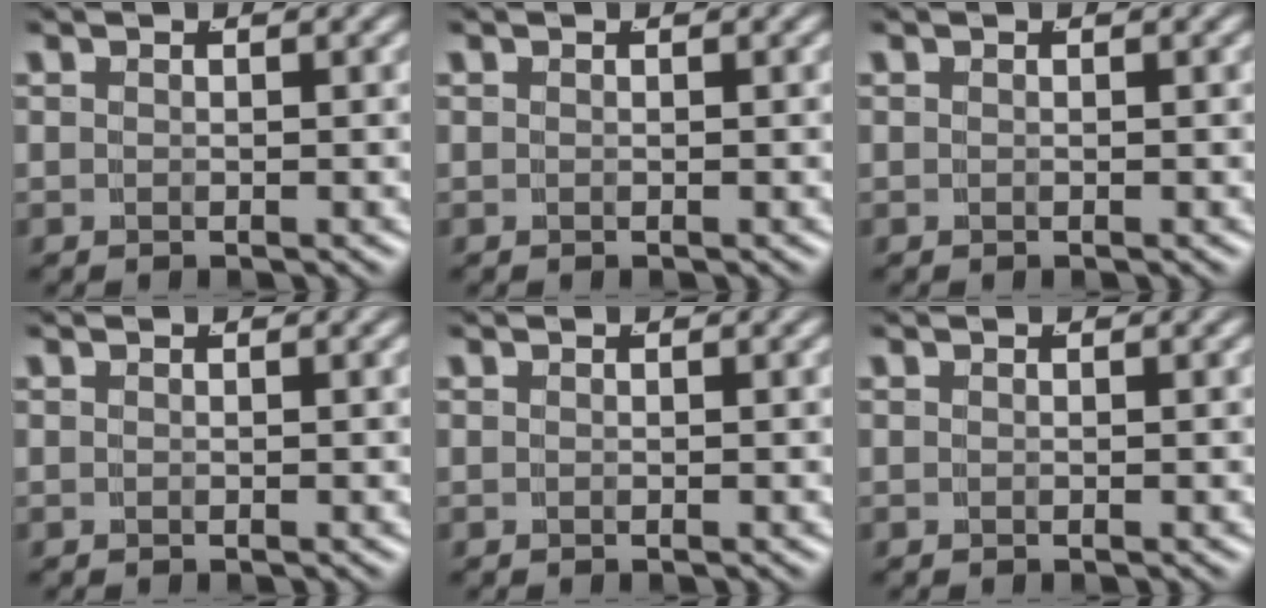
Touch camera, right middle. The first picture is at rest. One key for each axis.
{"total": 0.0}
{"total": 0.0}
{"total": 0.0}
{"total": 0.0}
{"total": 0.0}